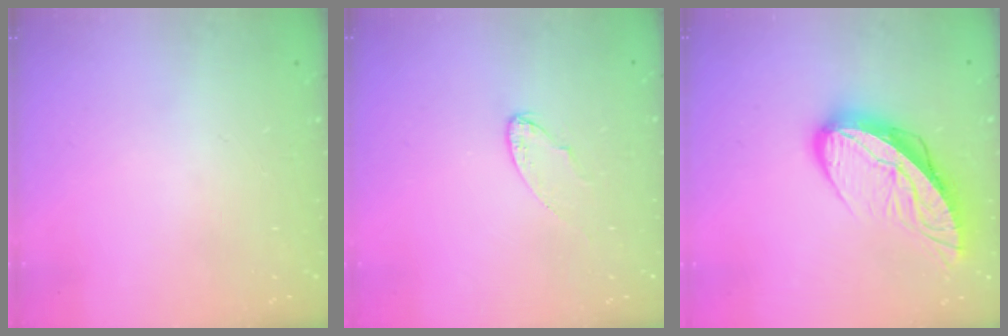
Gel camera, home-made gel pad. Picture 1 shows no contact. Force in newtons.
{"total": 4.4, "press": 4.4, "slide": 0.4}
{"total": 12.5, "press": 12.5, "slide": 1.3}